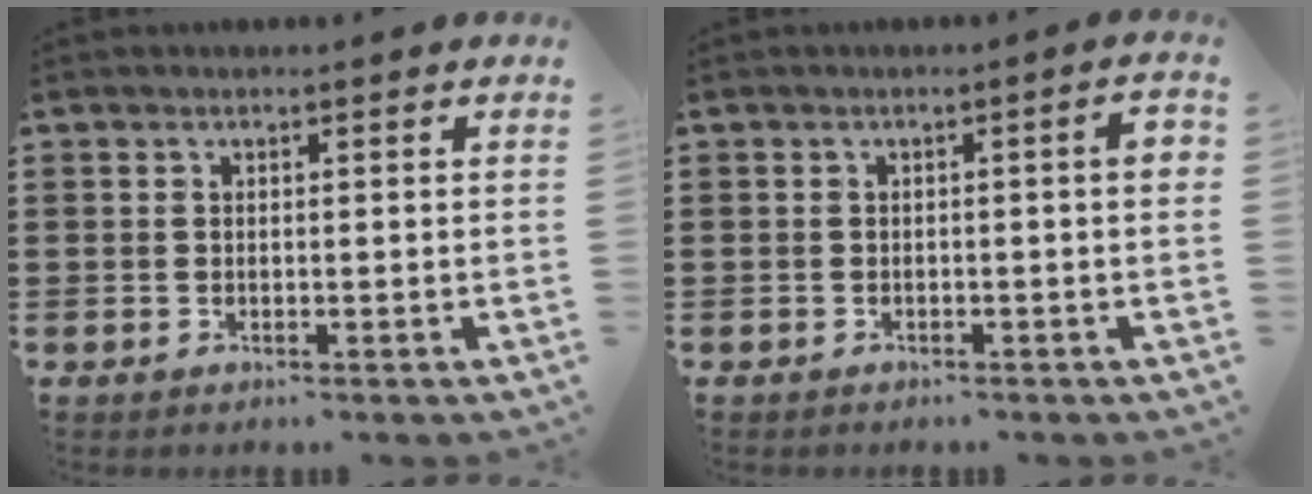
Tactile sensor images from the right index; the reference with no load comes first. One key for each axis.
{"total": 1.9, "fx": -0.6, "fy": 0.1, "fz": 1.8, "tx": -0.029, "ty": -0.001, "tz": -0.013}